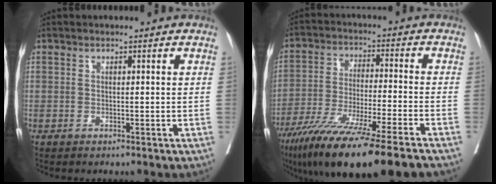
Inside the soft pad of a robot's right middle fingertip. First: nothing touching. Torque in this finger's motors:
{"motor_torque": [1.17, -0.97, 0.46, 0.21]}